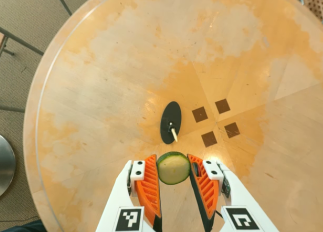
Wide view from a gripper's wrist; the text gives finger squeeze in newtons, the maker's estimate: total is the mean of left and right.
{"total": 8.2, "left": 8.0, "right": 8.4}